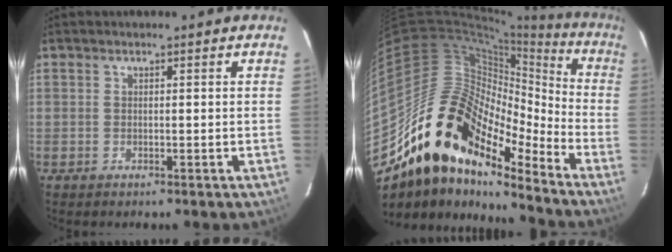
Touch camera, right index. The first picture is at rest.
{"total": 21.8, "force": [-14.7, 11.5, 11.2], "torque": [-0.191, 0.026, -0.268]}